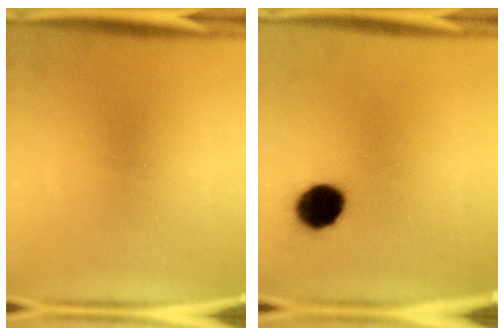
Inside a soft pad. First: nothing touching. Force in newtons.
{"total": 8.9}